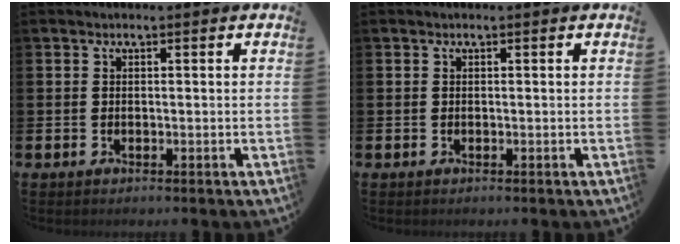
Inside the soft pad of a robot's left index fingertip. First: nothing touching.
{"total": 0.0}